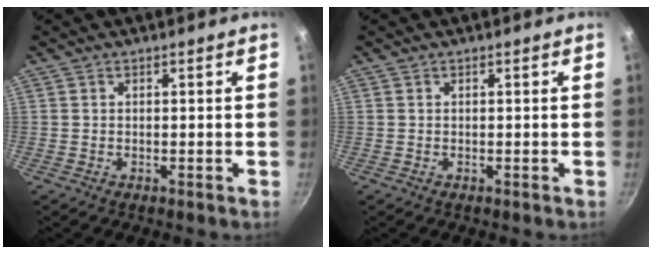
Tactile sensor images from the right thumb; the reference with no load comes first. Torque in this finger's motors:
{"motor_torque": [0.43, 0.44, -0.22, 0.08, 0.03]}